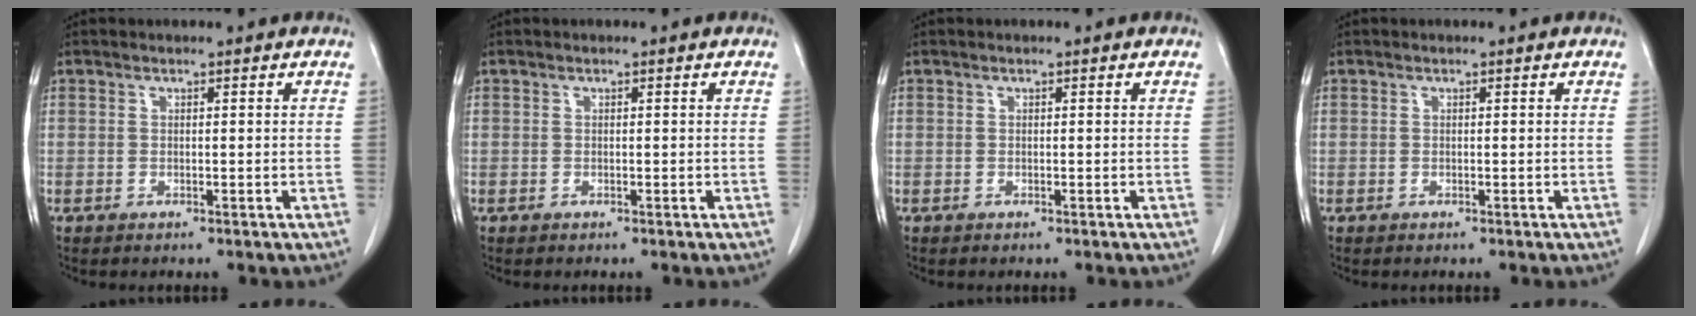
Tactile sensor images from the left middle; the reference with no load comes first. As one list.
[{"total": 0.0}, {"total": 0.0}, {"total": 0.0}]